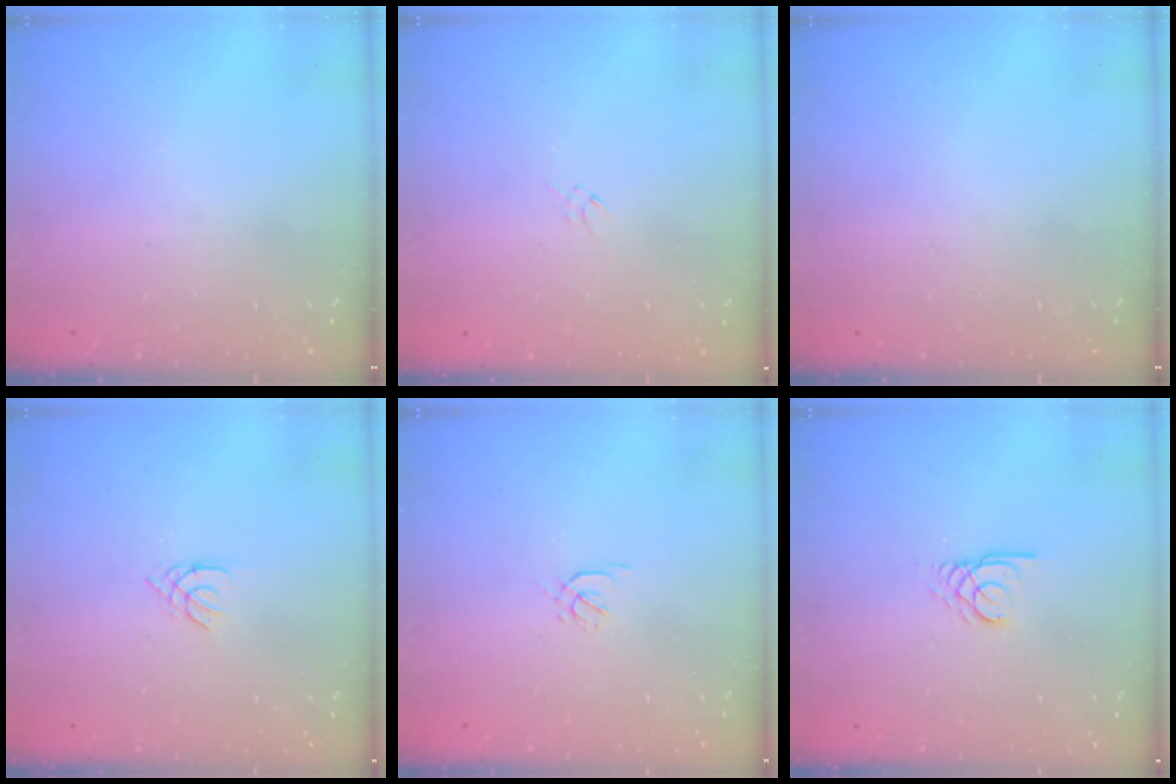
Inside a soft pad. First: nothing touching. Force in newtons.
{"total": 0.9, "press": 0.8, "slide": 0.4}
{"total": 0.0}
{"total": 1.4, "press": 1.4, "slide": 0.3}
{"total": 1.6, "press": 1.6, "slide": 0.4}
{"total": 2.2, "press": 2.2, "slide": 0.2}